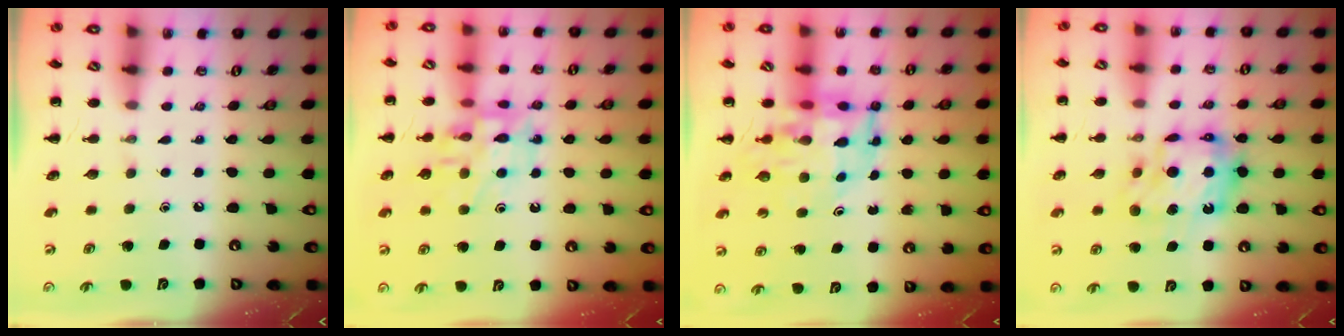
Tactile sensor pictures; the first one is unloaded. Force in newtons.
{"total": 12.8, "press": 12.6, "slide": 1.8}
{"total": 11.1, "press": 10.5, "slide": 3.6}
{"total": 13.6, "press": 13.5, "slide": 1.5}